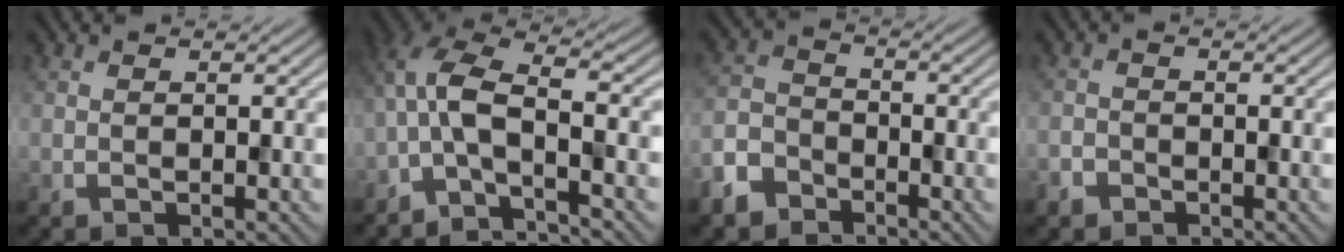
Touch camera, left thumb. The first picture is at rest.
{"total": 6.5, "force": [-3.0, 2.3, 5.3], "torque": [-0.113, 0.016, -0.076]}
{"total": 5.9, "force": [-4.4, 3.5, 2.0], "torque": [-0.057, -0.006, -0.103]}
{"total": 2.1, "force": [-1.6, 1.2, 0.5], "torque": [-0.014, -0.004, -0.040]}